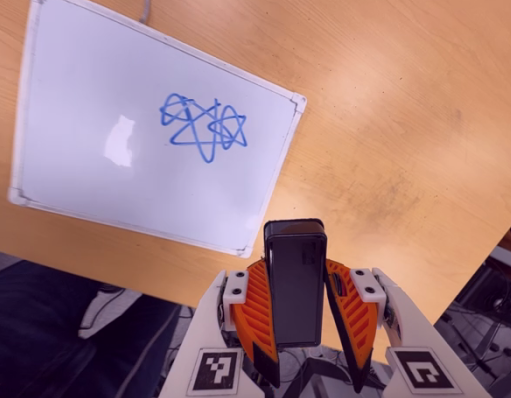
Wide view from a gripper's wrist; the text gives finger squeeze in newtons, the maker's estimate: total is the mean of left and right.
{"total": 6.4, "left": 6.5, "right": 6.3}